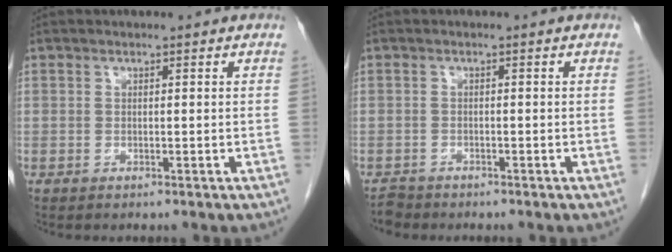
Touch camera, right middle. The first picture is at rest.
{"total": 1.8, "force": [-1.7, 0.6, -0.2], "torque": [-0.004, -0.005, -0.030]}